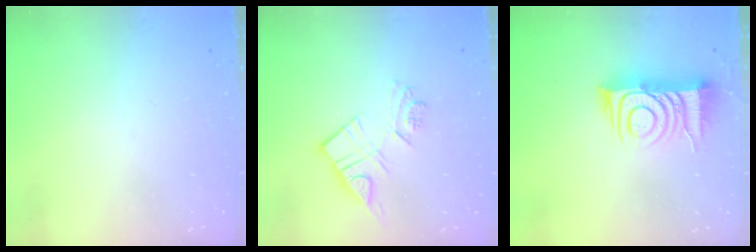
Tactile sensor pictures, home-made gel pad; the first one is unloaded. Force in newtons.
{"total": 10.8, "press": 10.7, "slide": 0.9}
{"total": 12.6, "press": 12.6, "slide": 0.9}